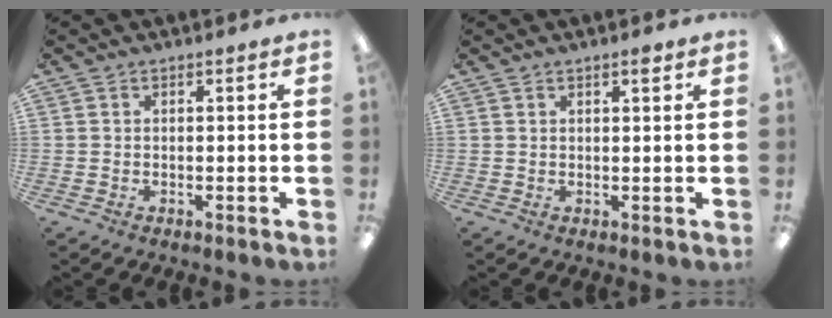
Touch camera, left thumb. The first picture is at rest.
{"total": 1.7, "force": [1.2, 0.3, 1.2], "torque": [-0.016, -0.002, 0.019]}